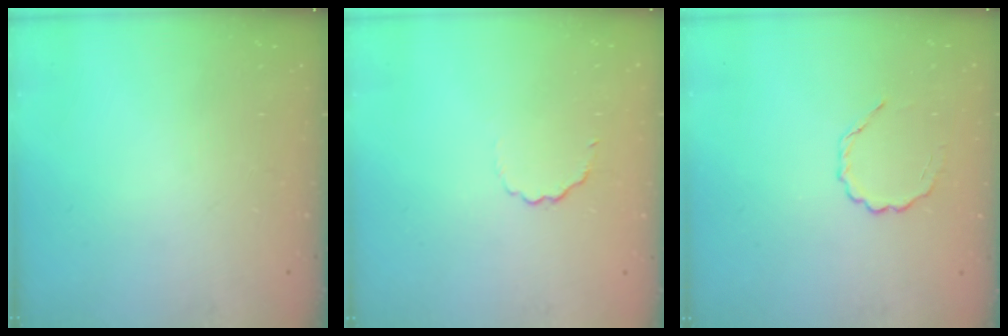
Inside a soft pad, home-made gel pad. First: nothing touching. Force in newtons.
{"total": 2.6, "press": 2.5, "slide": 0.8}
{"total": 2.5, "press": 2.3, "slide": 0.9}